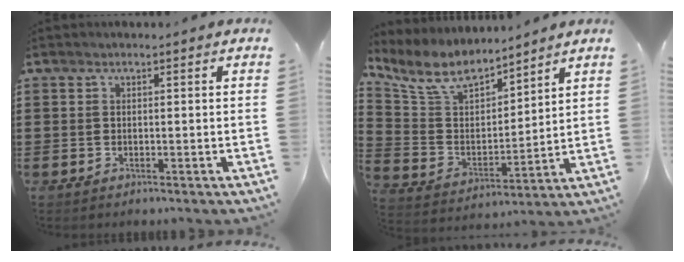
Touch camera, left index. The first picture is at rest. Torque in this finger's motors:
{"motor_torque": [1.74, 0.40, 0.22, 0.10]}